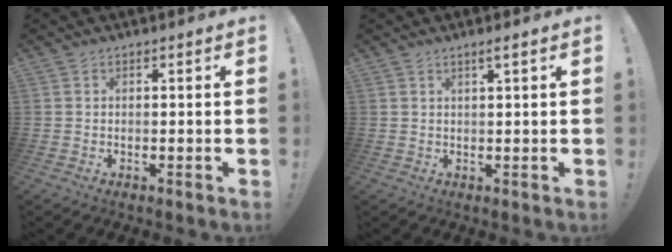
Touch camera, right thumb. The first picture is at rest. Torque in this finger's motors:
{"motor_torque": [0.10, -0.12, -0.29, 0.00, 0.11]}